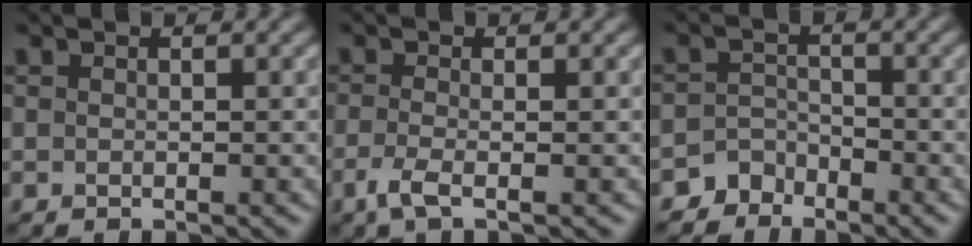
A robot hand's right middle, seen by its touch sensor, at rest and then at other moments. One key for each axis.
{"total": 2.2, "fx": -1.2, "fy": 0.6, "fz": 1.8, "tx": -0.043, "ty": -0.009, "tz": -0.031}
{"total": 2.4, "fx": -2.0, "fy": 1.2, "fz": -0.2, "tx": 0.013, "ty": 0.010, "tz": -0.042}